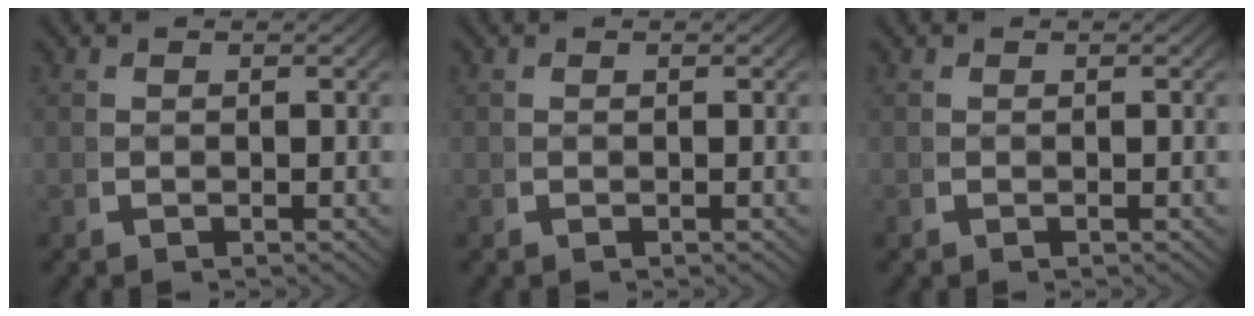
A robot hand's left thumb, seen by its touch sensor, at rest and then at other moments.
{"total": 0.0}
{"total": 0.0}